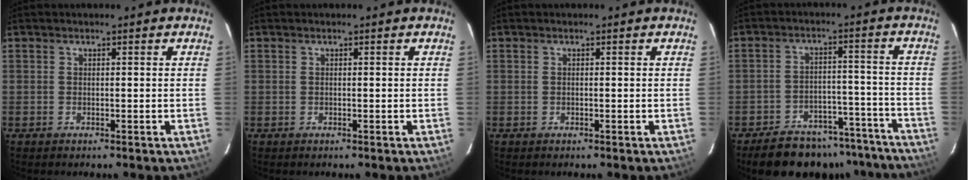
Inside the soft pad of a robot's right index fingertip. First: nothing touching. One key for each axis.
{"total": 0.0}
{"total": 0.0}
{"total": 18.9, "fx": -16.2, "fy": 8.0, "fz": 5.4, "tx": -0.106, "ty": 0.051, "tz": -0.193}